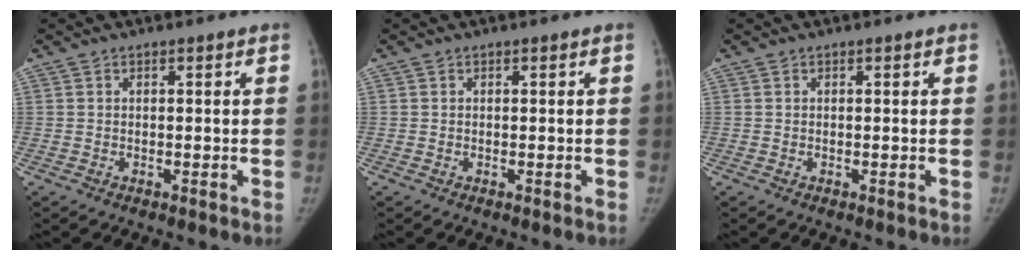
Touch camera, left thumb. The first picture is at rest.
{"total": 0.0}
{"total": 0.0}